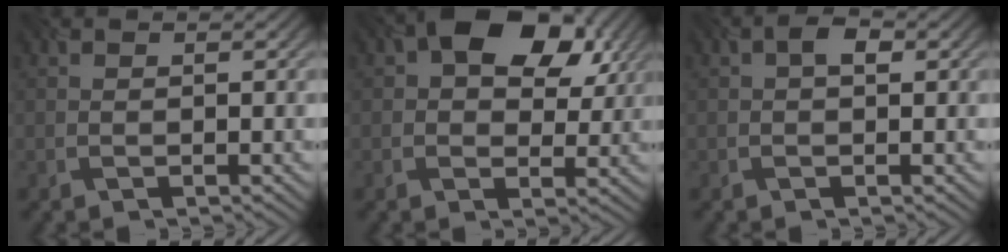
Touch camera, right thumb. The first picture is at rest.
{"total": 10.8, "force": [4.2, 6.7, 7.4], "torque": [-0.115, 0.014, 0.065]}
{"total": 1.0, "force": [0.1, 0.5, 0.8], "torque": [-0.019, 0.007, 0.003]}